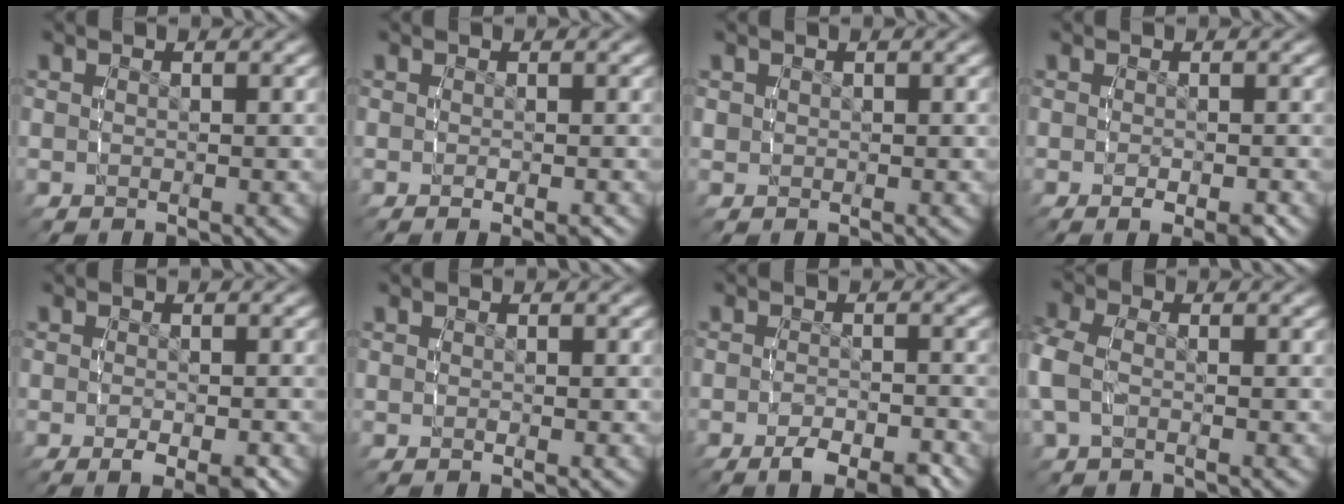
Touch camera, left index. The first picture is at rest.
{"total": 1.0, "force": [-0.5, 0.2, 0.8], "torque": [-0.015, -0.004, -0.006]}
{"total": 0.9, "force": [0.3, 0.9, 0.2], "torque": [-0.007, 0.000, 0.010]}
{"total": 2.0, "force": [-1.1, 0.7, 1.5], "torque": [-0.029, -0.009, -0.013]}
{"total": 2.5, "force": [-1.3, 0.9, 2.0], "torque": [-0.038, -0.012, -0.017]}
{"total": 0.0}
{"total": 3.8, "force": [-2.7, 1.2, 2.5], "torque": [-0.047, -0.010, -0.045]}
{"total": 3.3, "force": [-0.6, 2.5, 2.1], "torque": [-0.082, -0.011, -0.009]}